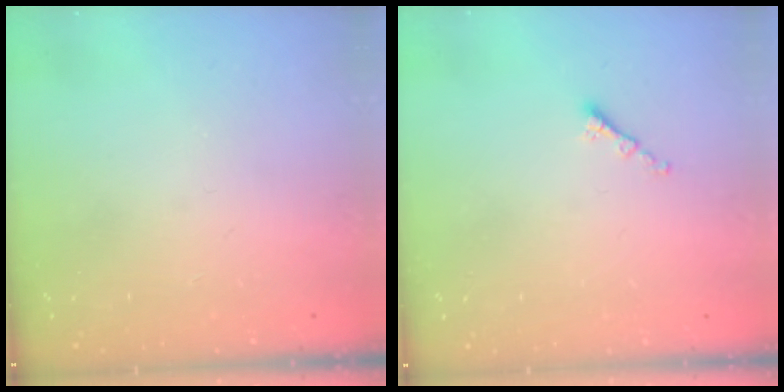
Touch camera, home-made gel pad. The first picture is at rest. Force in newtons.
{"total": 1.4, "press": 1.3, "slide": 0.5}